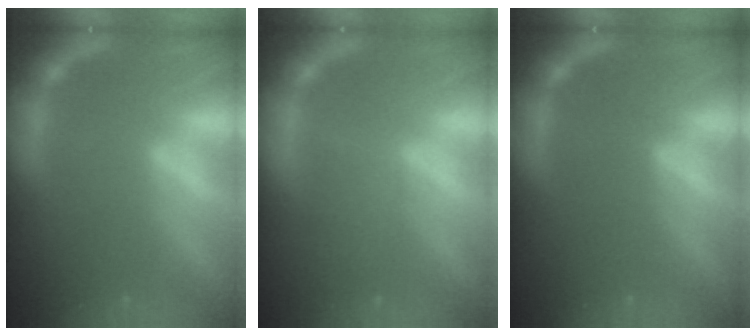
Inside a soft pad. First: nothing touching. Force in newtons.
{"total": 2.4}
{"total": 0.0}